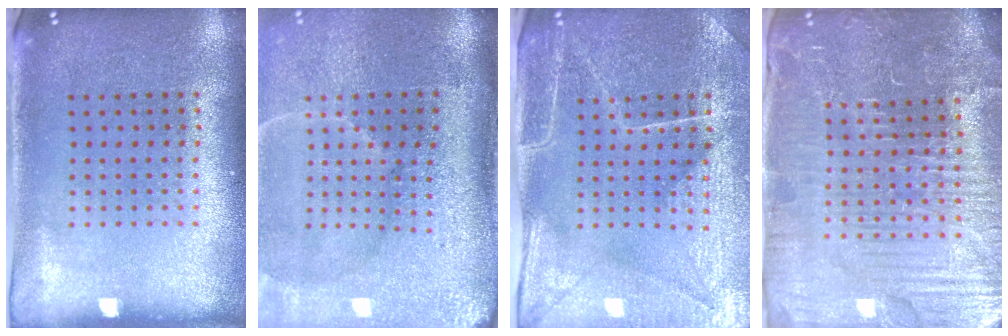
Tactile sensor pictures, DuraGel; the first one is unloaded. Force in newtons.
{"total": 4.7, "press": 3.9, "slide": 2.7}
{"total": 4.5, "press": 4.1, "slide": 1.9}
{"total": 5.6, "press": 5.2, "slide": 2.1}